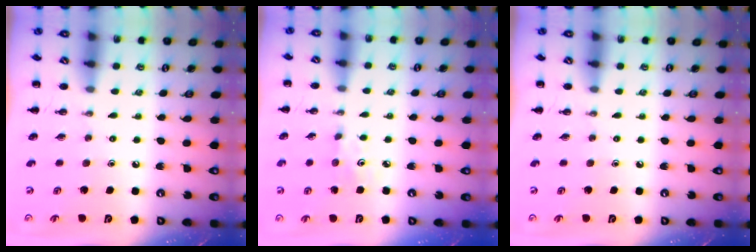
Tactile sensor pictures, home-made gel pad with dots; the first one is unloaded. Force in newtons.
{"total": 2.8, "press": 2.7, "slide": 0.8}
{"total": 0.0}